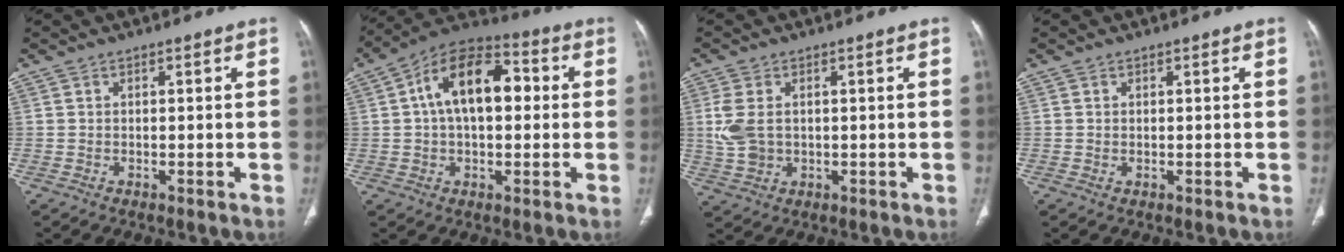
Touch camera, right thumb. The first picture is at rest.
{"total": 14.8, "force": [2.2, 8.5, 11.9], "torque": [-0.178, 0.031, 0.026]}
{"total": 6.3, "force": [0.7, 4.3, 4.6], "torque": [-0.108, 0.000, 0.021]}
{"total": 0.0}